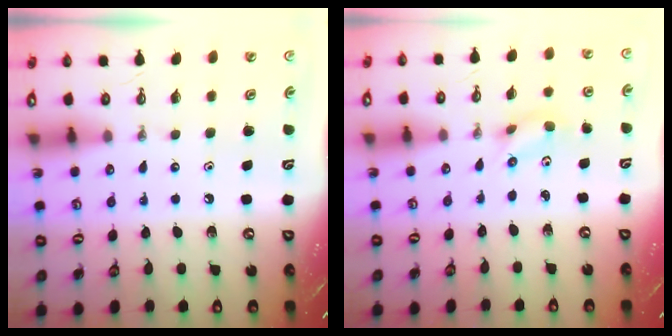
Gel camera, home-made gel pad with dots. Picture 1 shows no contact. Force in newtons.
{"total": 2.0, "press": 1.8, "slide": 0.9}